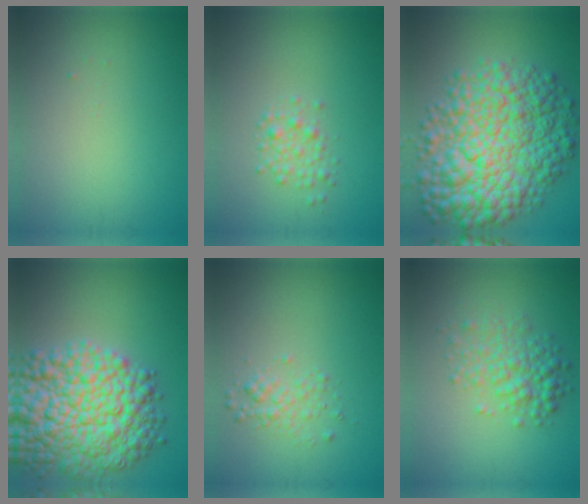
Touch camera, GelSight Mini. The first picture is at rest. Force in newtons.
{"total": 1.6, "press": 1.6, "slide": 0.1}
{"total": 12.2, "press": 12.2, "slide": 0.2}
{"total": 11.6, "press": 11.6, "slide": 0.3}
{"total": 1.5, "press": 1.5, "slide": 0.1}
{"total": 3.7, "press": 3.7, "slide": 0.0}